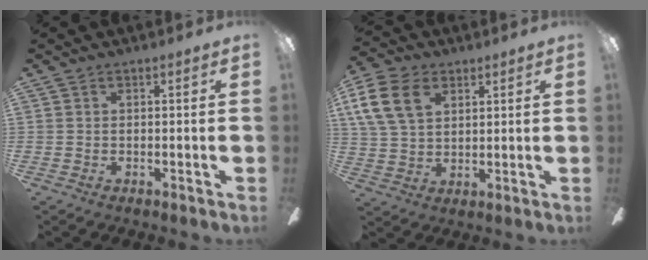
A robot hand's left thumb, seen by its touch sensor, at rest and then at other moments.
{"total": 12.7, "force": [5.3, 8.5, 7.7], "torque": [-0.172, 0.007, 0.100]}